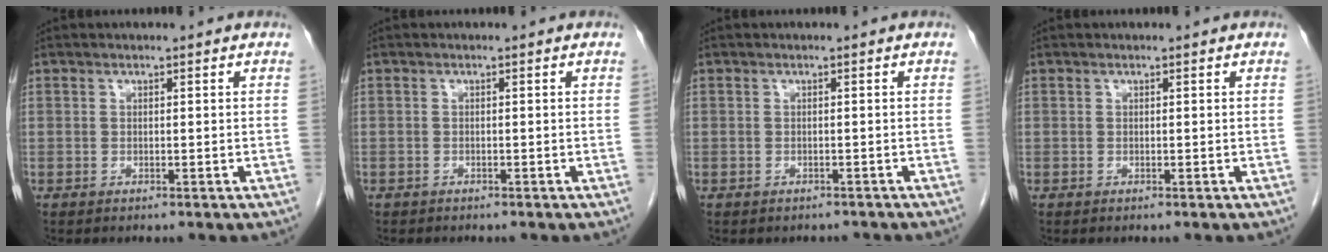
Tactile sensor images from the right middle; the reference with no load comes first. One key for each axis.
{"total": 0.5, "fx": -0.4, "fy": 0.3, "fz": 0.0, "tx": -0.015, "ty": 0.000, "tz": -0.011}
{"total": 1.7, "fx": -1.5, "fy": 0.8, "fz": 0.0, "tx": -0.002, "ty": 0.001, "tz": -0.021}
{"total": 0.0}